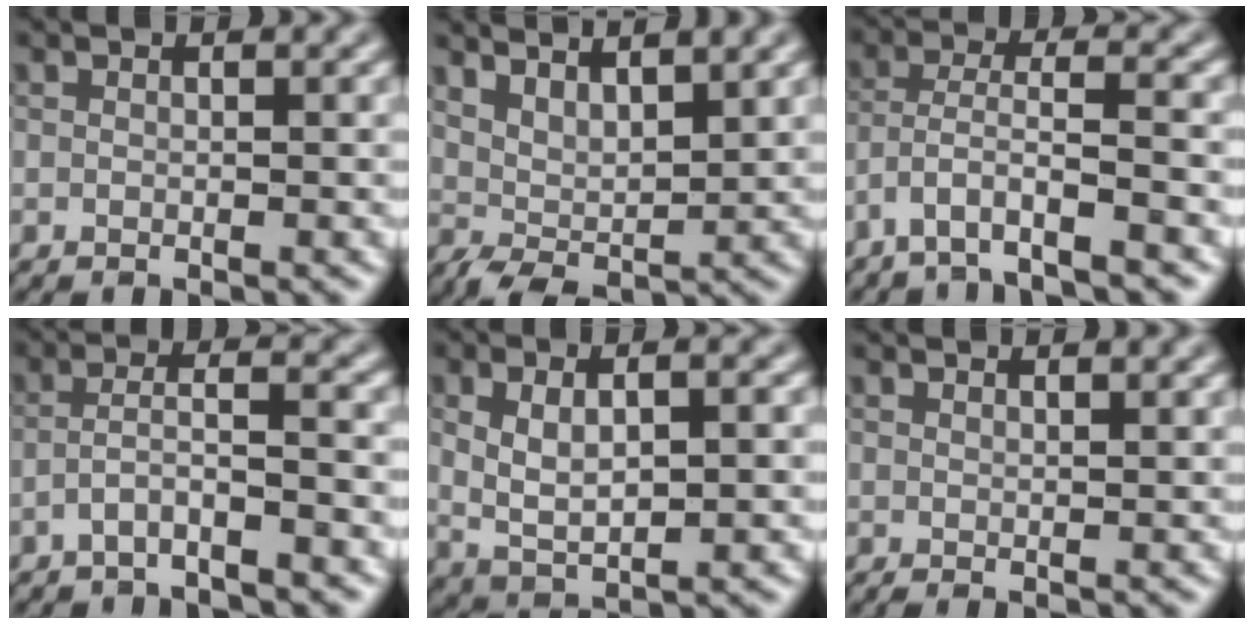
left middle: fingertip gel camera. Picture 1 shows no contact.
{"total": 3.7, "force": [2.8, 1.1, 2.2], "torque": [-0.044, -0.005, 0.056]}
{"total": 4.2, "force": [-2.8, 0.6, 3.1], "torque": [-0.059, 0.003, -0.060]}
{"total": 3.1, "force": [-1.8, 0.5, 2.5], "torque": [-0.049, 0.014, -0.042]}
{"total": 5.0, "force": [0.7, 2.1, 4.4], "torque": [-0.089, 0.002, 0.016]}
{"total": 1.2, "force": [0.9, 0.4, 0.7], "torque": [-0.009, 0.000, 0.011]}